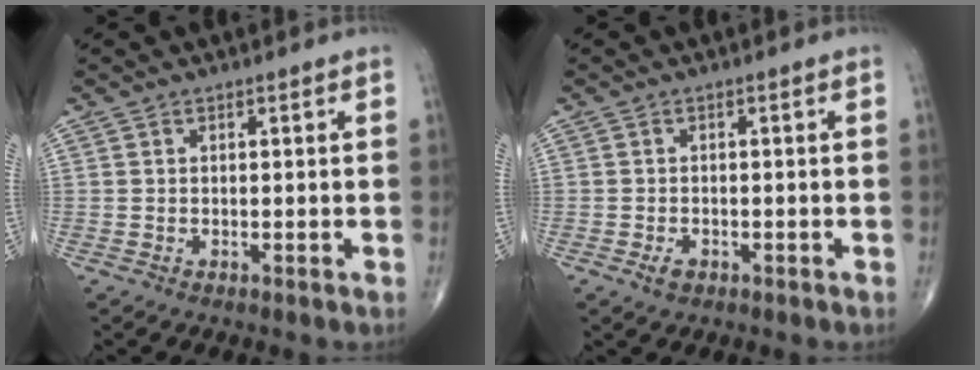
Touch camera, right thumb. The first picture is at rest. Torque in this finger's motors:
{"motor_torque": [2.05, 1.17, -0.01, -0.28, -0.02]}